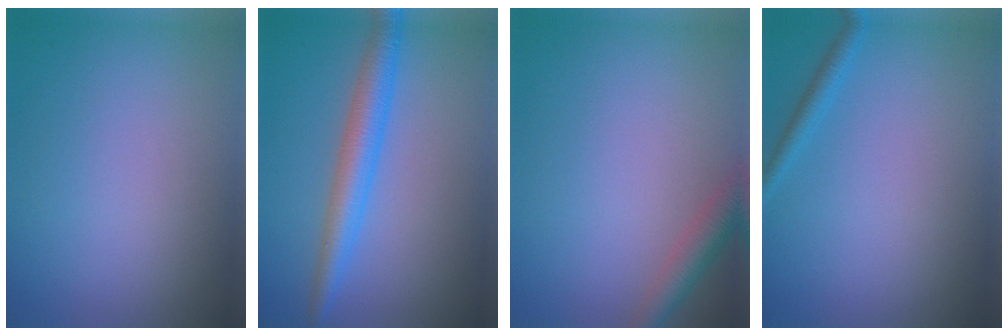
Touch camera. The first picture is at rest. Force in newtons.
{"total": 4.0, "press": 4.0, "slide": 0.2}
{"total": 2.9, "press": 2.9, "slide": 0.1}
{"total": 1.3, "press": 1.3, "slide": 0.1}